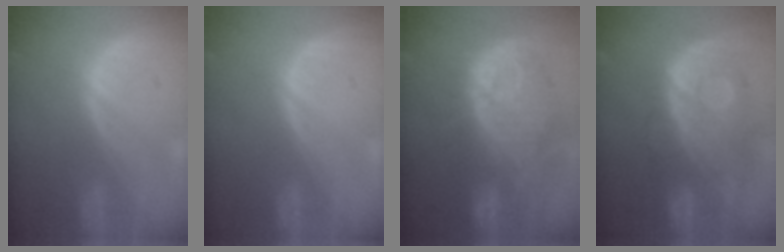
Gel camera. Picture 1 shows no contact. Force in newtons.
{"total": 0.0}
{"total": 12.6, "press": 11.2, "slide": 5.7}
{"total": 11.2, "press": 9.7, "slide": 5.5}